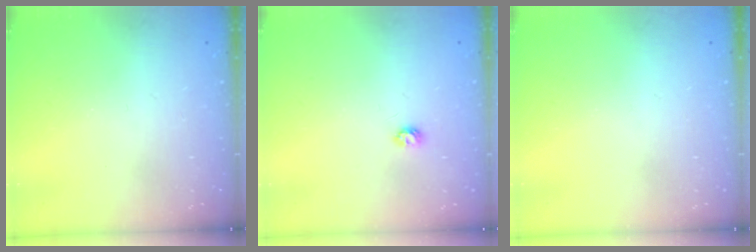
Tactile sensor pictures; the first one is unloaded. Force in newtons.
{"total": 3.4, "press": 3.4, "slide": 0.5}
{"total": 0.0}